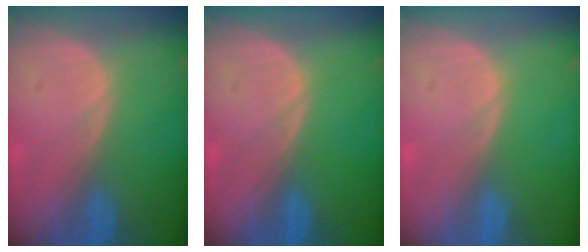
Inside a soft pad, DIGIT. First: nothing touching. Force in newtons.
{"total": 0.0}
{"total": 0.0}